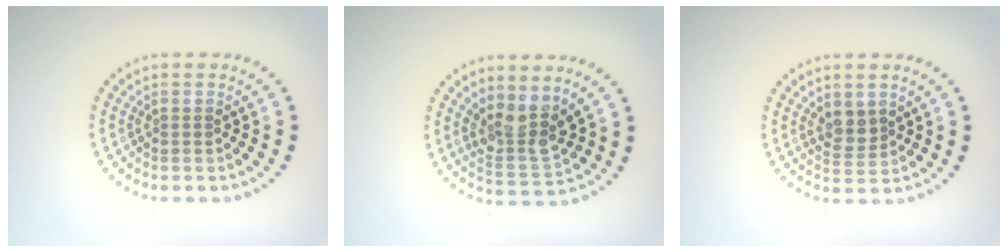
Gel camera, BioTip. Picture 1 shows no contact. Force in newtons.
{"total": 3.7, "press": 3.3, "slide": 1.7}
{"total": 1.9, "press": 1.8, "slide": 0.8}